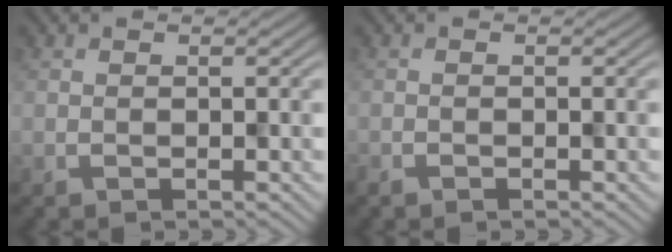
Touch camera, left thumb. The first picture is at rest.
{"total": 0.8, "force": [-0.7, 0.2, 0.0], "torque": [0.003, -0.002, -0.011]}